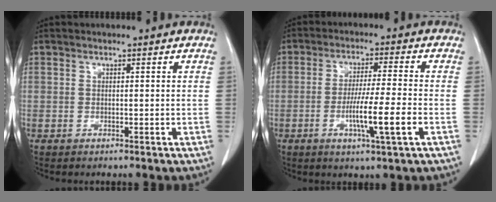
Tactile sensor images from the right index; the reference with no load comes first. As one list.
[{"total": 9.9, "force": [-3.0, -0.5, 9.5], "torque": [-0.170, -0.011, -0.055]}]